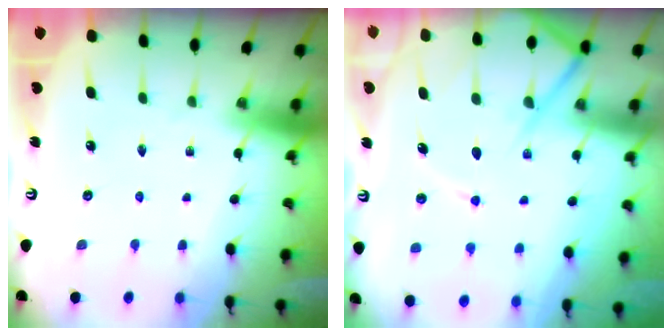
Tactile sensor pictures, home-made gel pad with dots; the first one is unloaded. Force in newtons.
{"total": 12.8, "press": 12.7, "slide": 1.0}